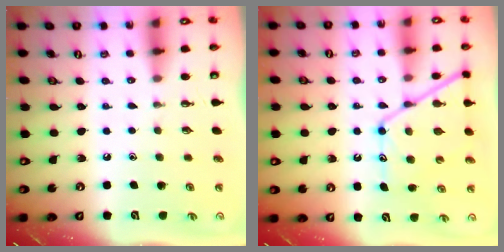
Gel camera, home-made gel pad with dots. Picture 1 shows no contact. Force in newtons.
{"total": 14.1, "press": 14.1, "slide": 1.2}